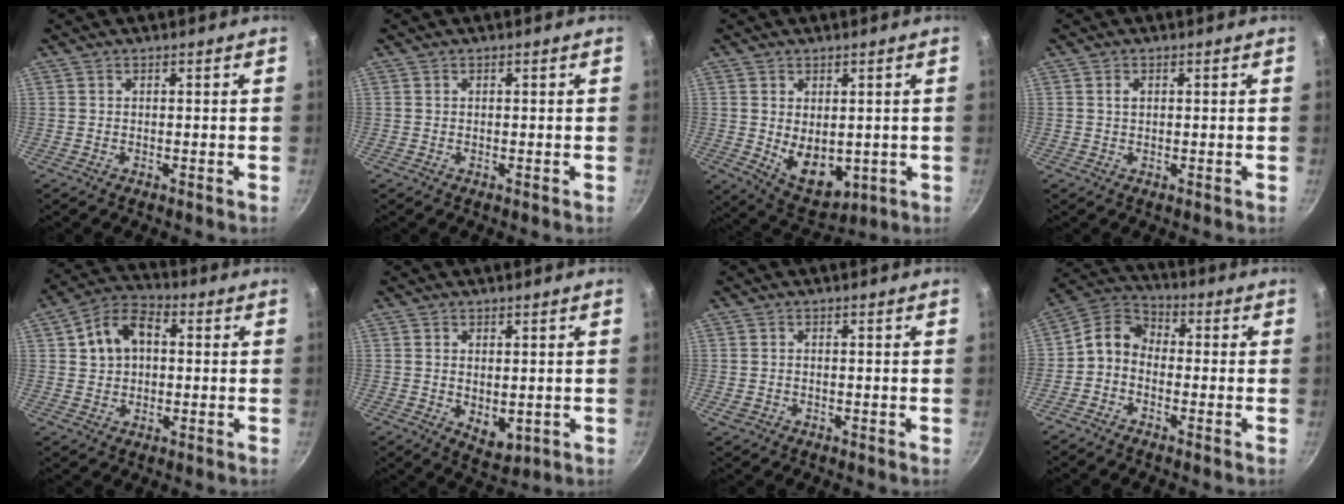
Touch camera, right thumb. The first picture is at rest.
{"total": 0.0}
{"total": 9.2, "force": [0.1, 6.0, 6.9], "torque": [-0.088, -0.022, 0.025]}
{"total": 1.2, "force": [0.4, 0.7, 0.8], "torque": [-0.012, 0.002, 0.005]}
{"total": 10.0, "force": [1.8, 7.1, 6.8], "torque": [-0.103, 0.024, 0.020]}
{"total": 5.2, "force": [0.1, 3.3, 4.1], "torque": [-0.057, -0.017, 0.009]}
{"total": 1.3, "force": [-0.4, 1.1, 0.6], "torque": [-0.011, 0.001, -0.007]}
{"total": 6.7, "force": [-1.6, 5.0, 4.1], "torque": [-0.073, 0.035, -0.056]}